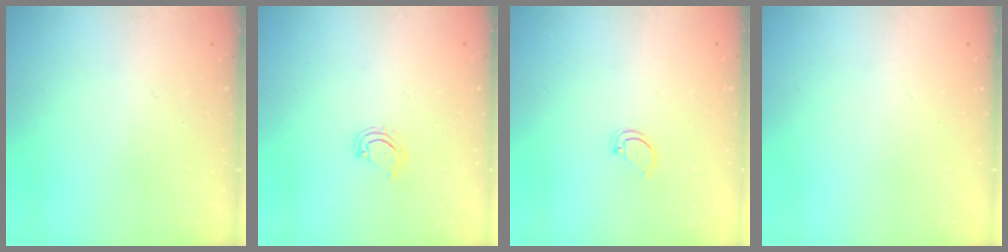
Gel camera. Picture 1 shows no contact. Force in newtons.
{"total": 4.7, "press": 4.6, "slide": 0.4}
{"total": 2.4, "press": 2.4, "slide": 0.2}
{"total": 0.0}